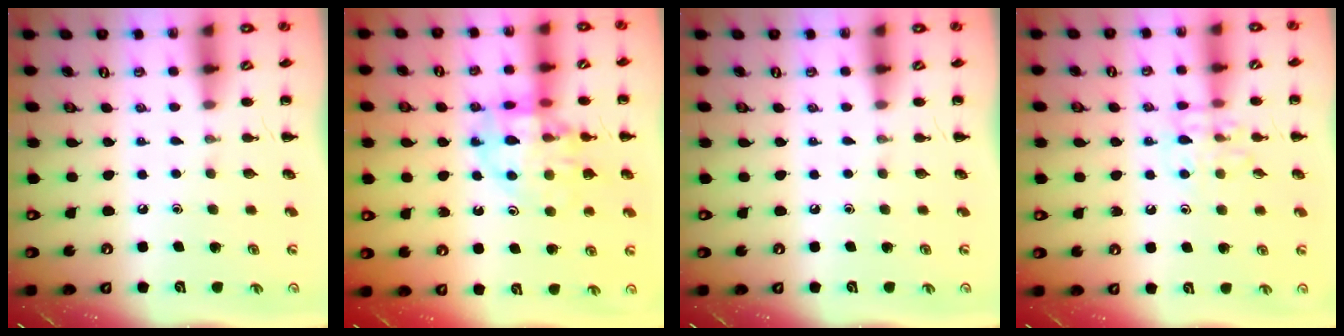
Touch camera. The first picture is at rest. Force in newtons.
{"total": 14.1, "press": 13.9, "slide": 2.3}
{"total": 0.0}
{"total": 9.5, "press": 9.5, "slide": 0.8}